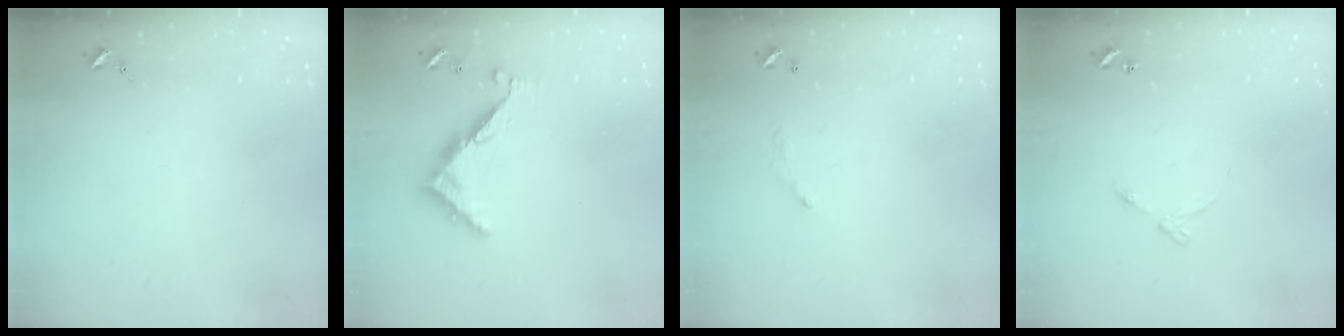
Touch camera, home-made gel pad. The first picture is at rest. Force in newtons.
{"total": 9.0, "press": 9.0, "slide": 0.7}
{"total": 4.0, "press": 4.0, "slide": 0.2}
{"total": 5.9, "press": 5.9, "slide": 0.6}